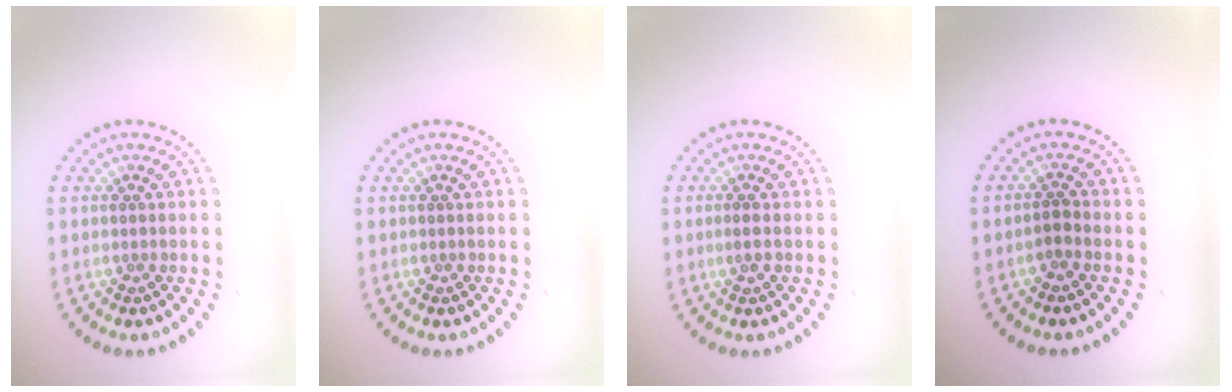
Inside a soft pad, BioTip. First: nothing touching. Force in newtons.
{"total": 0.0}
{"total": 0.8, "press": 0.8, "slide": 0.3}
{"total": 1.1, "press": 0.8, "slide": 0.7}